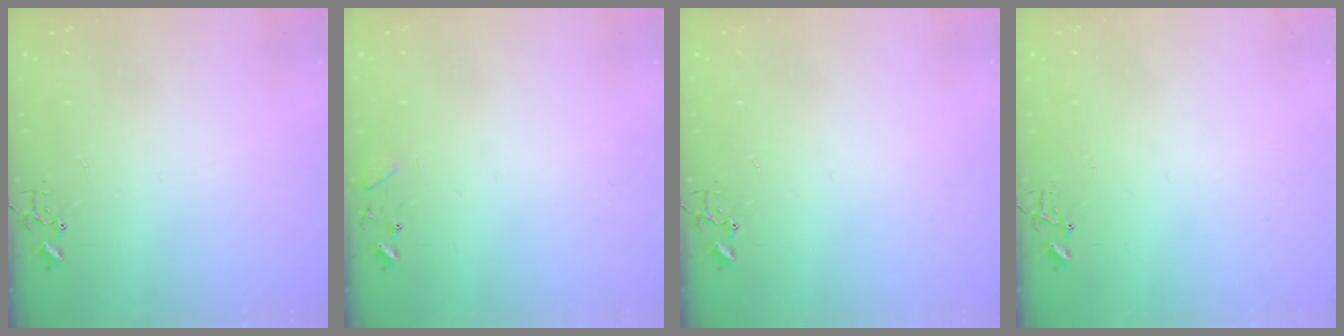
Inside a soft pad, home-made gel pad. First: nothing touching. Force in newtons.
{"total": 7.7, "press": 7.7, "slide": 0.6}
{"total": 0.0}
{"total": 4.9, "press": 4.8, "slide": 0.6}